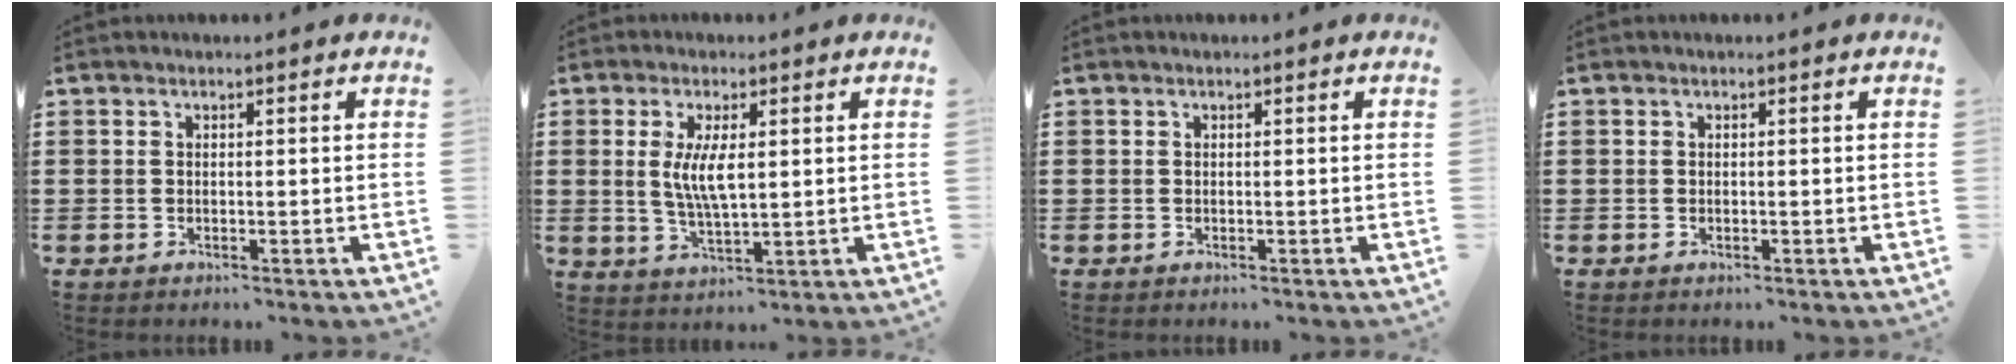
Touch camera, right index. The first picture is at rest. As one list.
[{"total": 5.9, "force": [0.8, 2.0, 5.5], "torque": [-0.114, 0.003, 0.011]}, {"total": 0.0}, {"total": 0.0}]